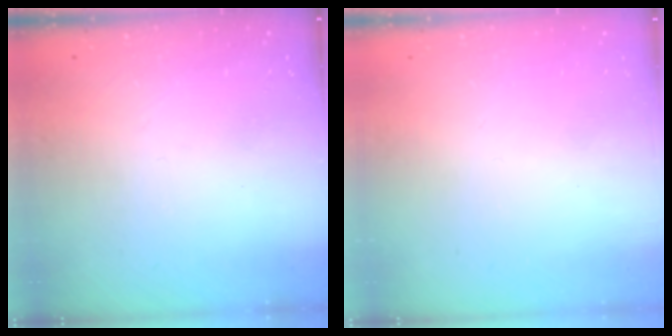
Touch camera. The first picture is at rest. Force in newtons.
{"total": 1.5, "press": 1.5, "slide": 0.1}